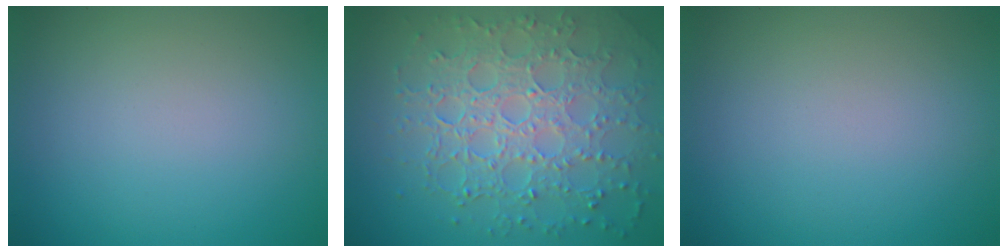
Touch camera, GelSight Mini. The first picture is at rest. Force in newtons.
{"total": 8.1, "press": 5.7, "slide": 5.8}
{"total": 0.0}